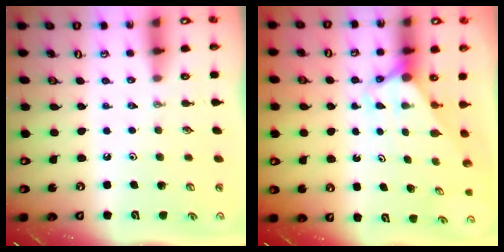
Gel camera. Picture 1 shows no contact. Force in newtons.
{"total": 2.9, "press": 2.9, "slide": 0.0}